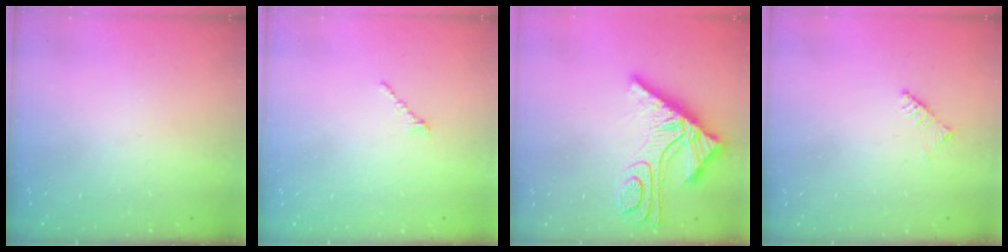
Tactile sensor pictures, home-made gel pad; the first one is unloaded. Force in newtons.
{"total": 1.2, "press": 1.1, "slide": 0.5}
{"total": 11.6, "press": 11.6, "slide": 1.1}
{"total": 2.9, "press": 2.9, "slide": 0.5}